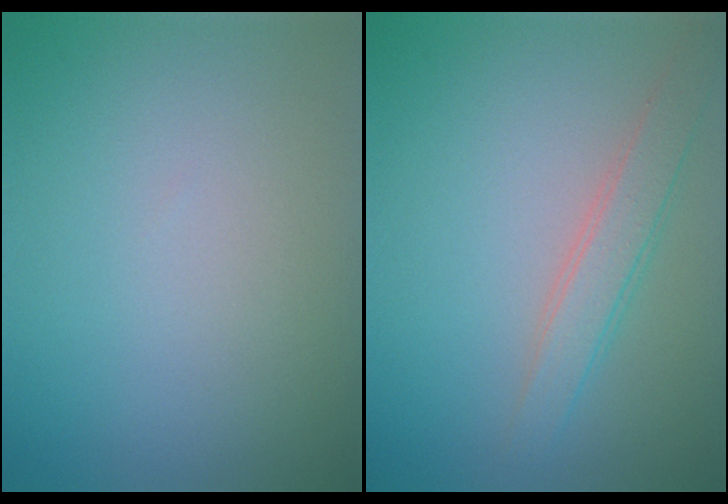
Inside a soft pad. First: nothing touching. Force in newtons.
{"total": 2.8, "press": 2.8, "slide": 0.1}